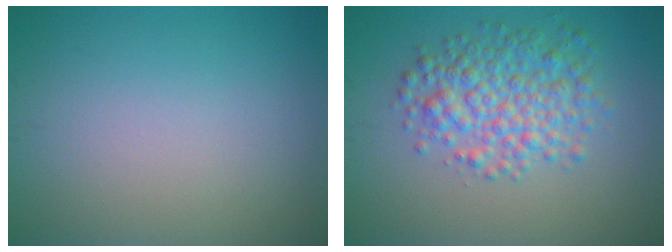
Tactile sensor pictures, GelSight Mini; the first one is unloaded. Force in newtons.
{"total": 5.1, "press": 5.1, "slide": 0.1}